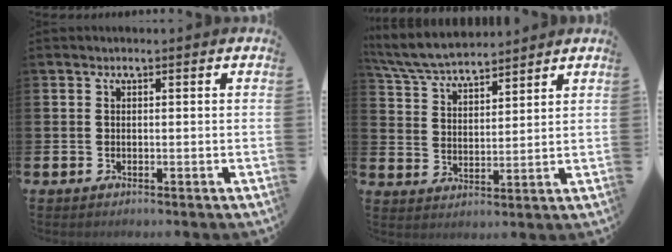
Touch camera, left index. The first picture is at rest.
{"total": 6.4, "force": [6.2, 1.1, 1.3], "torque": [-0.055, -0.027, 0.112]}